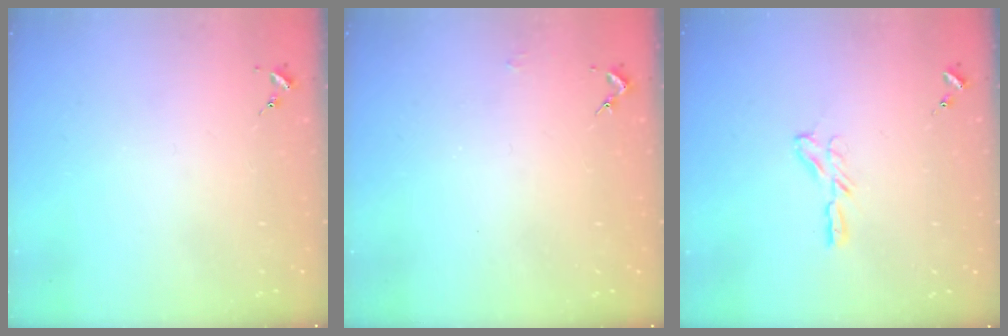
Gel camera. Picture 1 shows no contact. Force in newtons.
{"total": 2.1, "press": 2.1, "slide": 0.3}
{"total": 6.4, "press": 6.4, "slide": 0.5}